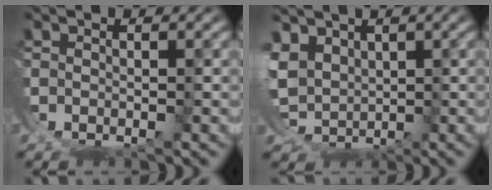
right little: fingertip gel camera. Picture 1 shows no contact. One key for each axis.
{"total": 4.6, "fx": 0.7, "fy": 3.7, "fz": 2.7, "tx": -0.087, "ty": -0.040, "tz": 0.035}